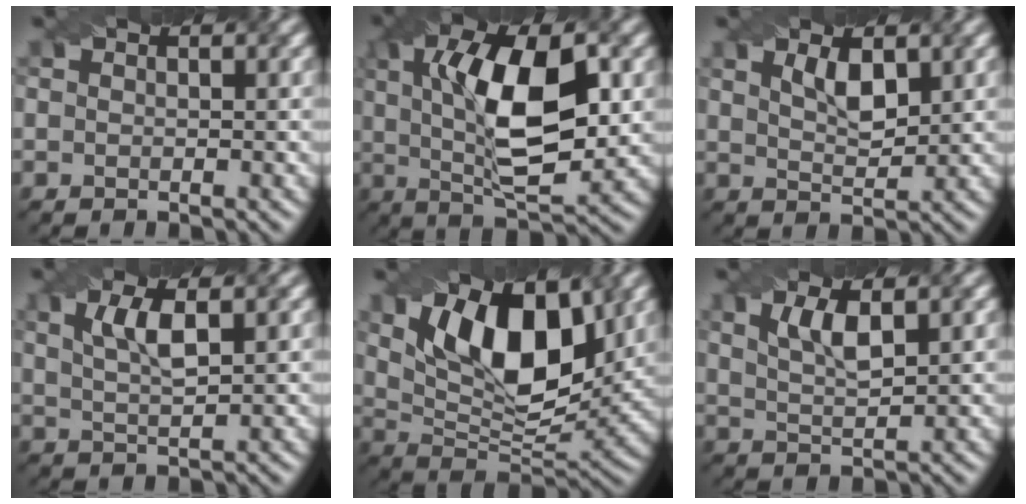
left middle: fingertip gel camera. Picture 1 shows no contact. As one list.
[{"total": 11.2, "force": [1.8, 4.2, 10.3], "torque": [-0.170, 0.009, 0.029]}, {"total": 2.9, "force": [1.5, 1.1, 2.3], "torque": [-0.045, -0.002, 0.030]}, {"total": 3.5, "force": [1.3, 1.0, 3.0], "torque": [-0.063, 0.003, 0.028]}, {"total": 11.3, "force": [4.2, 5.5, 9.0], "torque": [-0.146, -0.001, 0.070]}, {"total": 3.2, "force": [1.5, 0.9, 2.7], "torque": [-0.056, 0.000, 0.031]}]